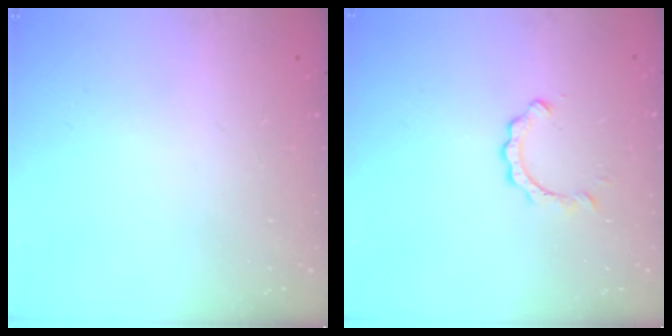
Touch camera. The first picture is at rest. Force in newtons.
{"total": 2.4, "press": 2.4, "slide": 0.3}